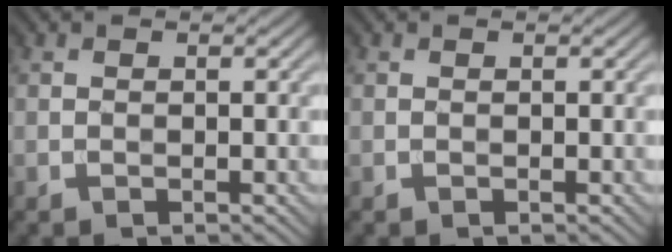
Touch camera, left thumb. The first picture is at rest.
{"total": 0.0}